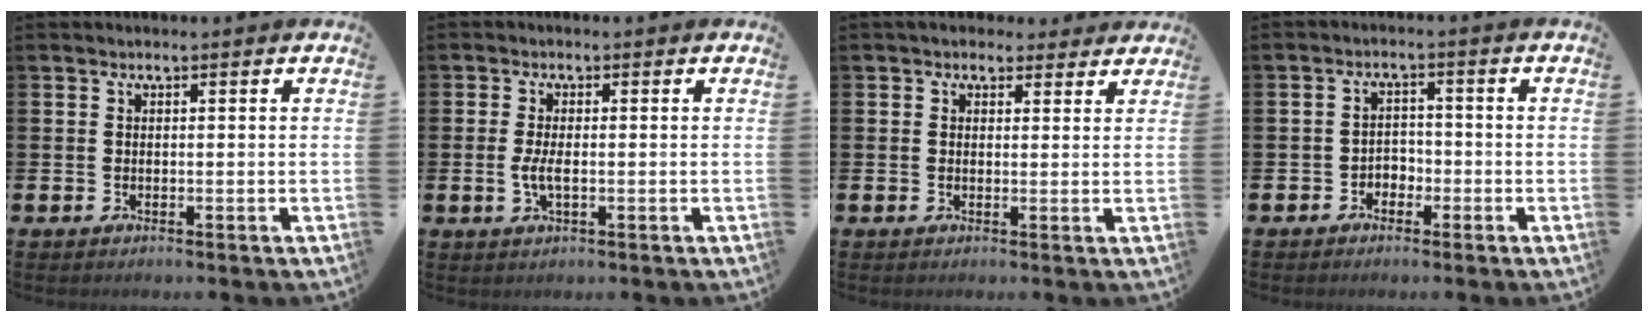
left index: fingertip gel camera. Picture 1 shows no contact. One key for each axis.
{"total": 2.4, "fx": -0.4, "fy": 0.9, "fz": 2.2, "tx": -0.032, "ty": -0.003, "tz": -0.009}
{"total": 2.6, "fx": 2.2, "fy": 1.3, "fz": 0.1, "tx": 0.006, "ty": -0.007, "tz": 0.037}
{"total": 2.3, "fx": -1.7, "fy": 1.5, "fz": 0.4, "tx": -0.005, "ty": 0.002, "tz": -0.041}